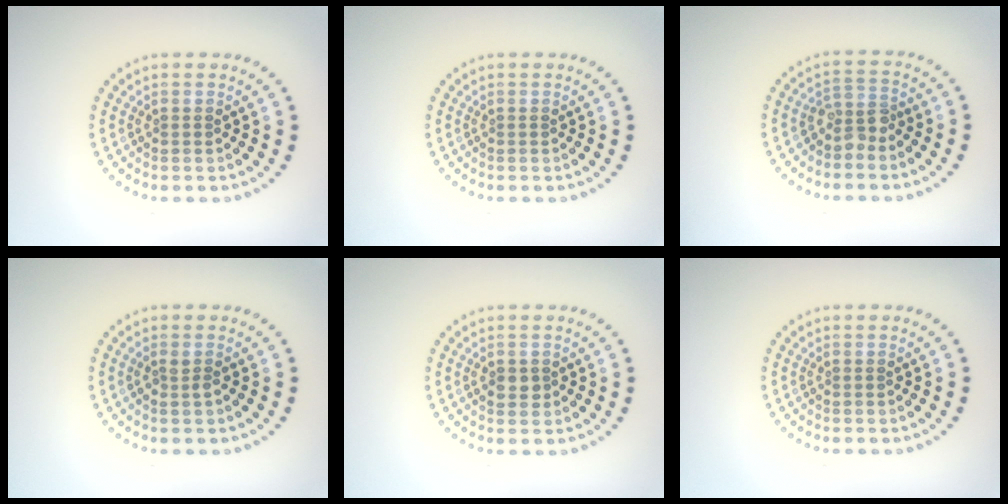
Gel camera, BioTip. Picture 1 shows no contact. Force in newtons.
{"total": 0.0}
{"total": 1.9, "press": 1.6, "slide": 0.9}
{"total": 0.7, "press": 0.6, "slide": 0.2}
{"total": 1.4, "press": 1.4, "slide": 0.2}
{"total": 0.0}